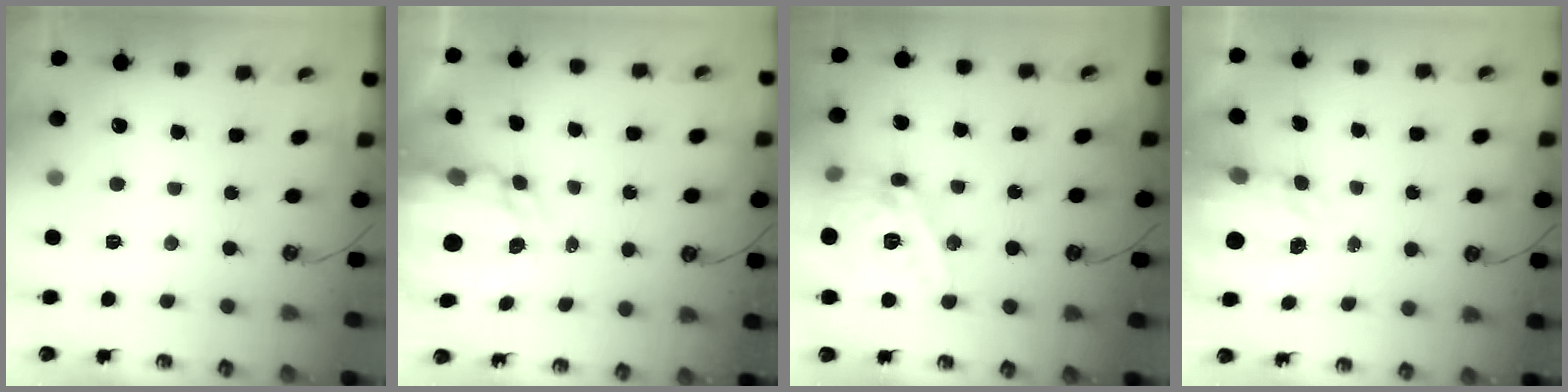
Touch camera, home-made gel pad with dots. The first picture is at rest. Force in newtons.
{"total": 7.7, "press": 7.7, "slide": 0.6}
{"total": 20.0, "press": 19.9, "slide": 1.9}
{"total": 3.5, "press": 3.5, "slide": 0.6}